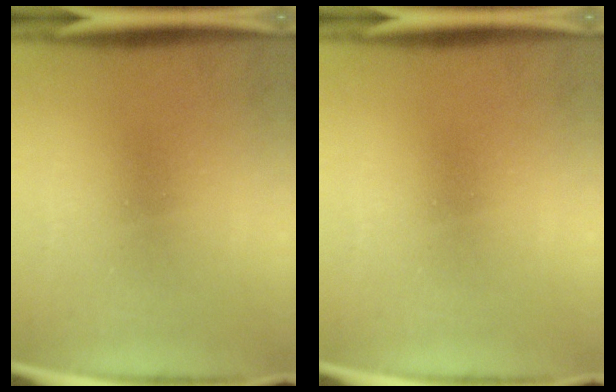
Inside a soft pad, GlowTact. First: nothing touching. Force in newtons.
{"total": 0.0}